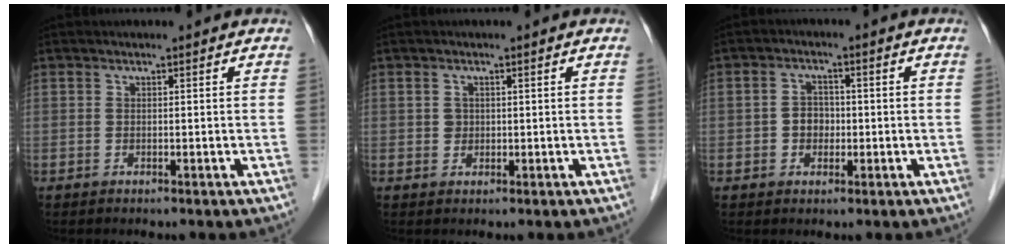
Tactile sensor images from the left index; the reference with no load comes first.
{"total": 1.3, "force": [0.2, 1.2, 0.4], "torque": [-0.010, 0.002, 0.005]}
{"total": 3.3, "force": [-0.5, 2.6, 1.9], "torque": [-0.036, 0.012, -0.009]}